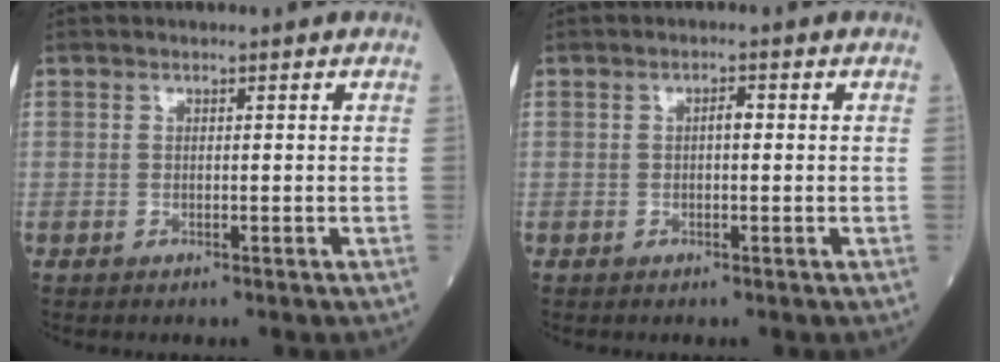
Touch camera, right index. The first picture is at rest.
{"total": 1.3, "force": [0.0, 0.5, 1.2], "torque": [-0.017, 0.004, -0.001]}